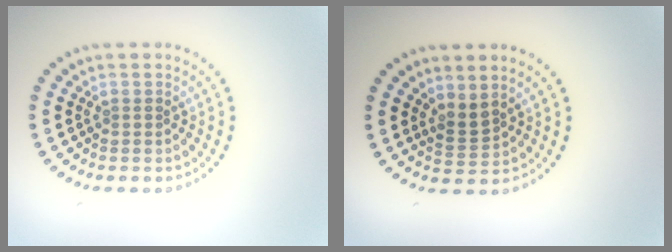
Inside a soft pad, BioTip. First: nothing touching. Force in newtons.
{"total": 1.7, "press": 1.3, "slide": 1.2}